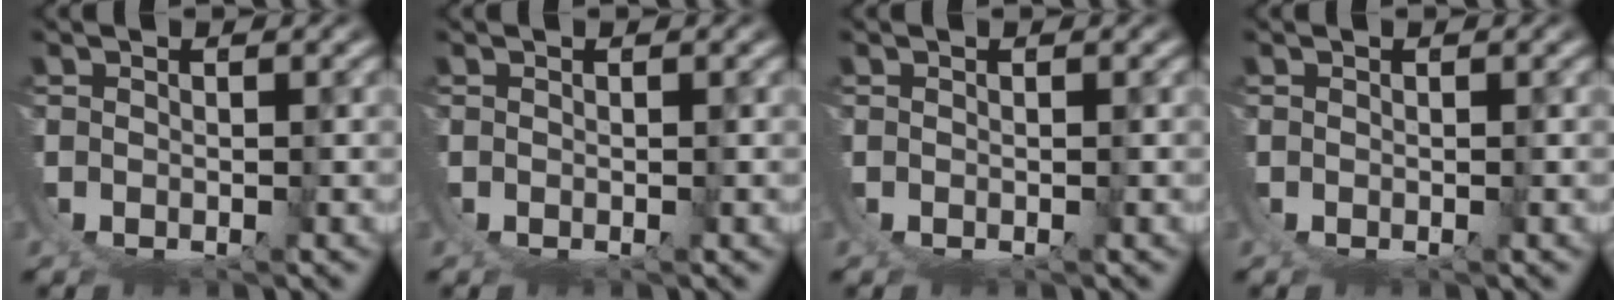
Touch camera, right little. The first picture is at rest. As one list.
[{"total": 0.0}, {"total": 0.0}, {"total": 0.0}]